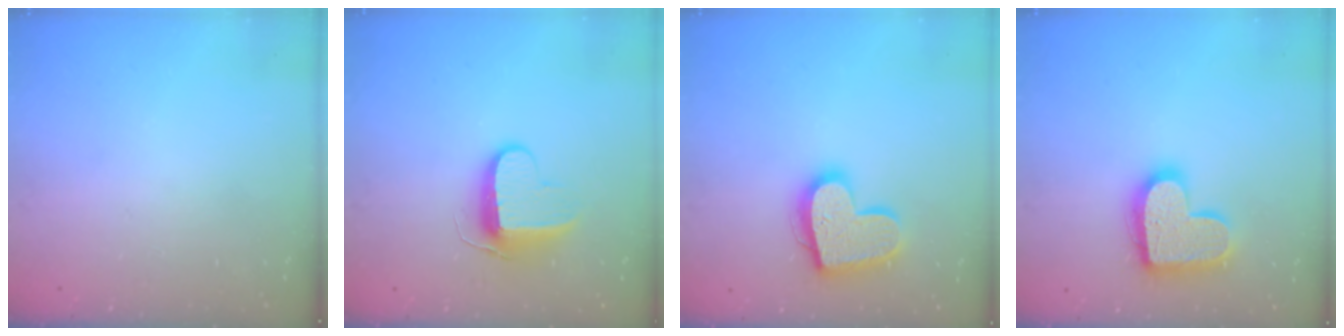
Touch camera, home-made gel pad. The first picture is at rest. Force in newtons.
{"total": 9.6, "press": 9.6, "slide": 0.9}
{"total": 17.4, "press": 17.3, "slide": 1.4}
{"total": 17.4, "press": 17.4, "slide": 0.9}